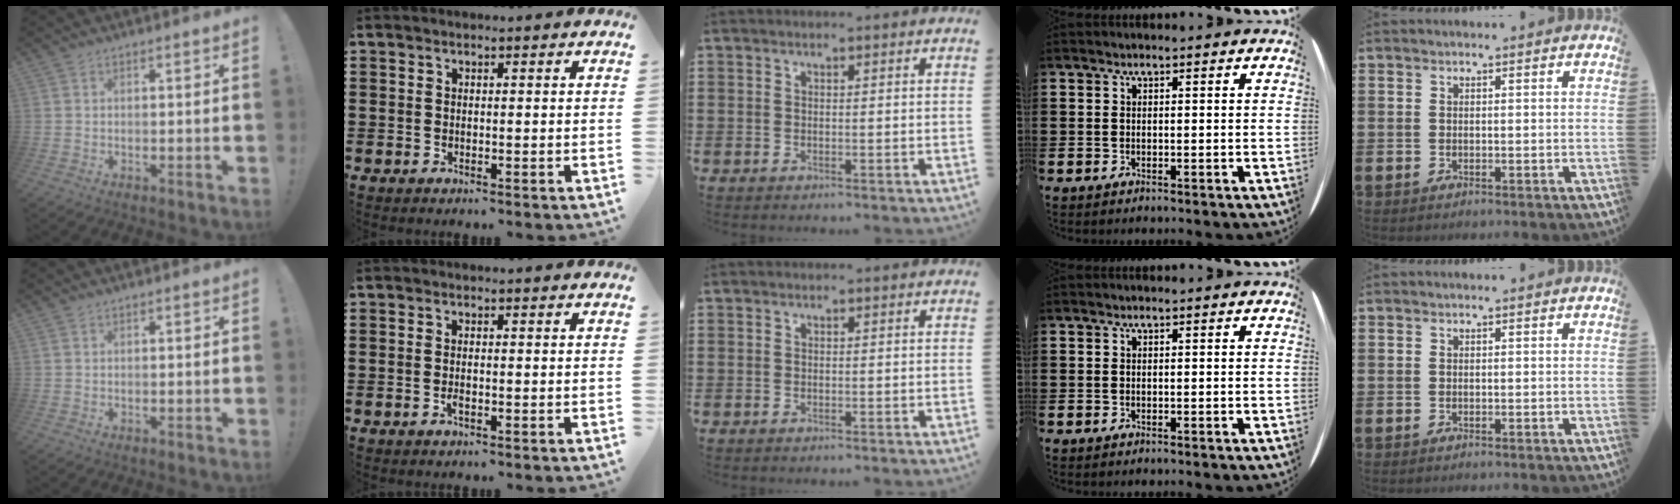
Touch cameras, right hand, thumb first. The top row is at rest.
{"index": {"total": 1.1, "force": [-0.5, 0.2, 1.0], "torque": [-0.027, -0.009, -0.010]}}